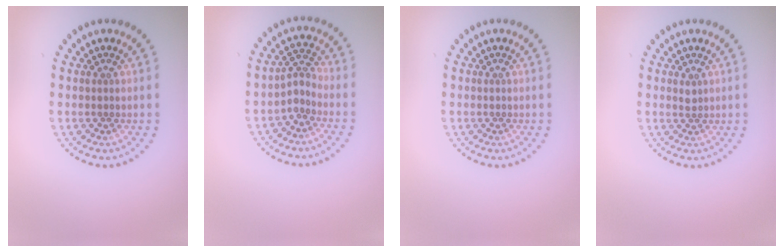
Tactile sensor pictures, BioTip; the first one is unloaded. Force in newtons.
{"total": 1.9, "press": 1.4, "slide": 1.3}
{"total": 0.0}
{"total": 0.9, "press": 0.7, "slide": 0.5}